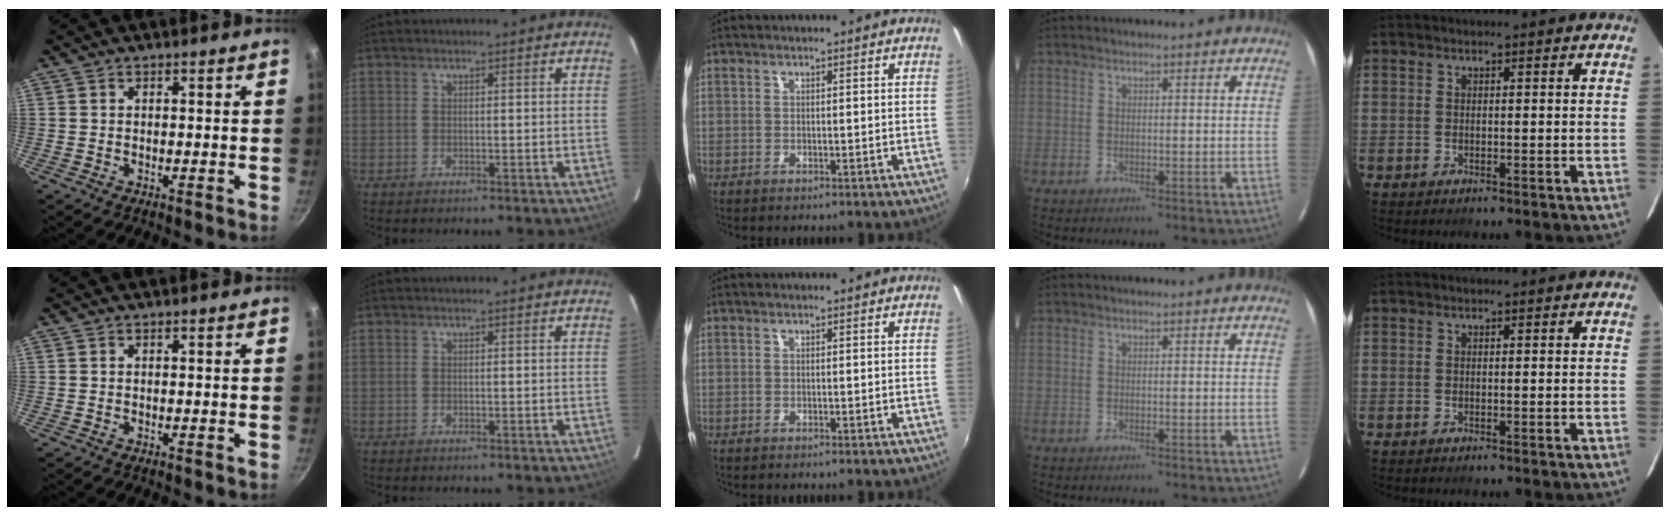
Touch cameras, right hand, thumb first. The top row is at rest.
{}